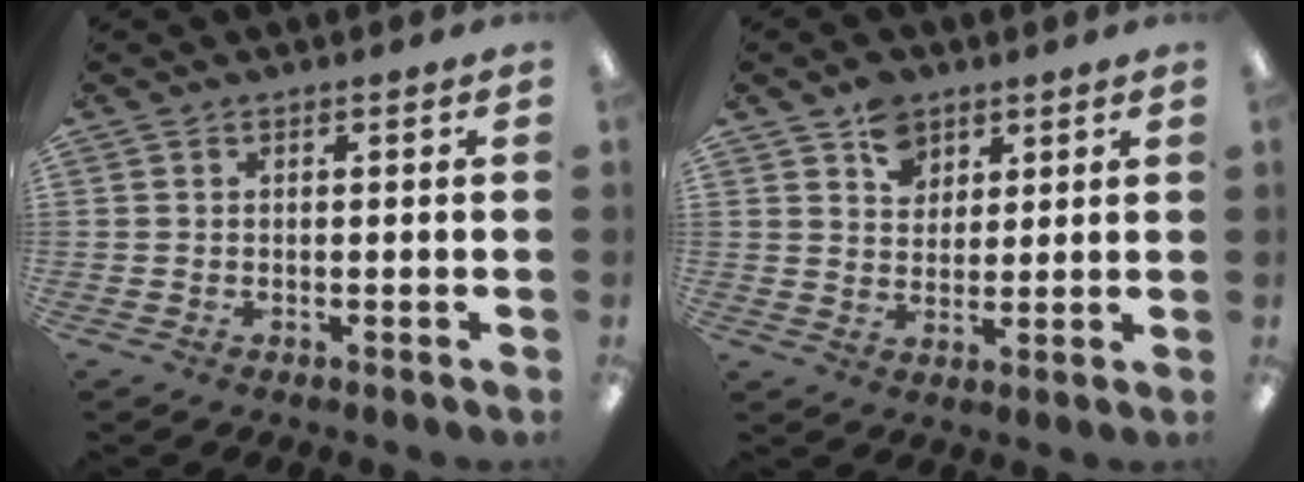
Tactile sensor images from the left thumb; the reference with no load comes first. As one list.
[{"total": 7.3, "force": [4.6, 5.3, 2.1], "torque": [-0.031, -0.013, 0.084]}]